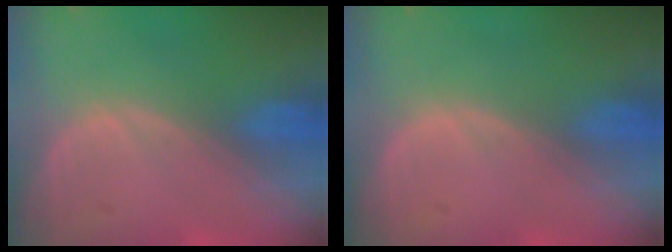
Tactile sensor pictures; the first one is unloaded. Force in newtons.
{"total": 0.0}